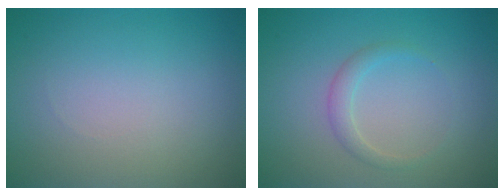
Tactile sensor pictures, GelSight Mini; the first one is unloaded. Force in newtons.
{"total": 1.4, "press": 1.4, "slide": 0.1}